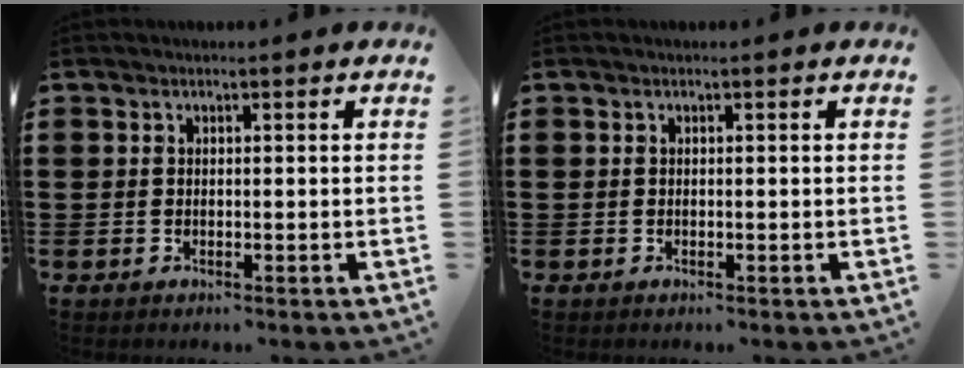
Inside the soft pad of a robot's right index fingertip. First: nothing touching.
{"total": 0.0}